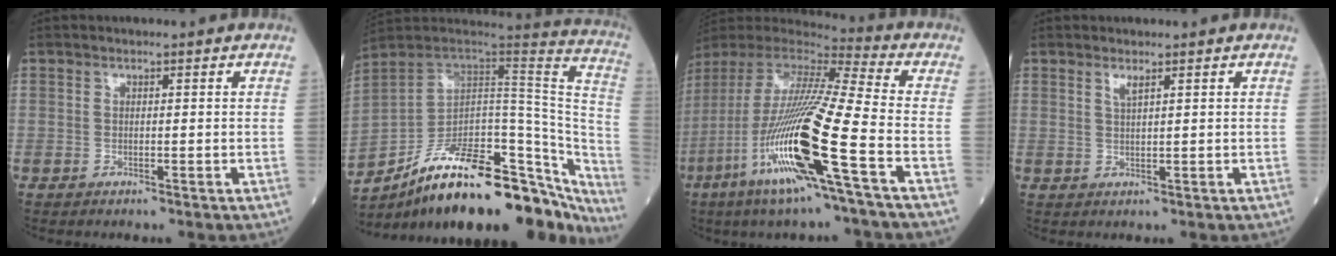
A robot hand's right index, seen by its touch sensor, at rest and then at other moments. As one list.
[{"total": 31.2, "force": [-24.0, 10.4, 17.0], "torque": [-0.177, 0.007, -0.337]}, {"total": 22.5, "force": [-8.0, 0.2, 21.0], "torque": [-0.449, -0.046, -0.161]}, {"total": 1.3, "force": [0.9, -0.1, 1.0], "torque": [-0.023, -0.003, 0.019]}]